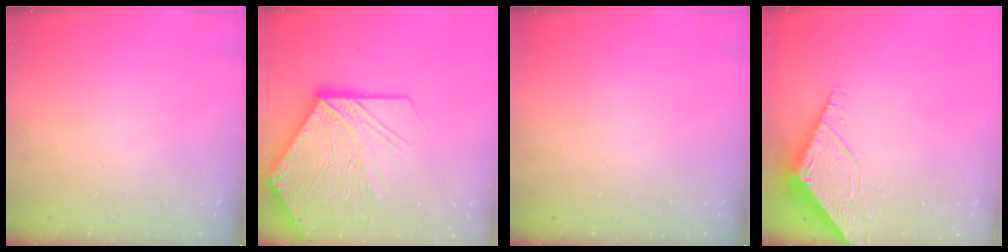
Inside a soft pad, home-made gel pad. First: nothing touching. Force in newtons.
{"total": 25.7, "press": 25.5, "slide": 3.5}
{"total": 0.0}
{"total": 5.6, "press": 5.6, "slide": 0.3}